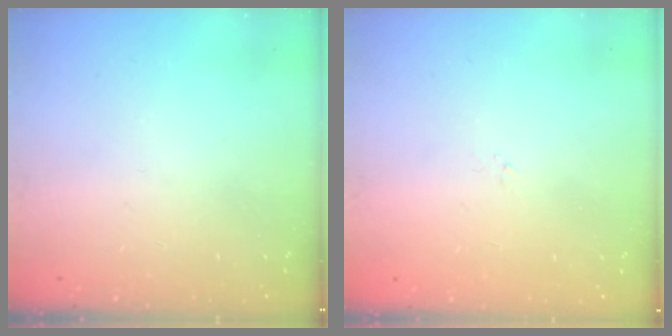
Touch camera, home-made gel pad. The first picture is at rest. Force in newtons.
{"total": 0.0}